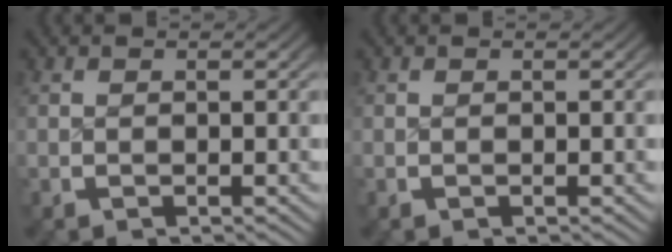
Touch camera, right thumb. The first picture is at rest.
{"total": 0.0}